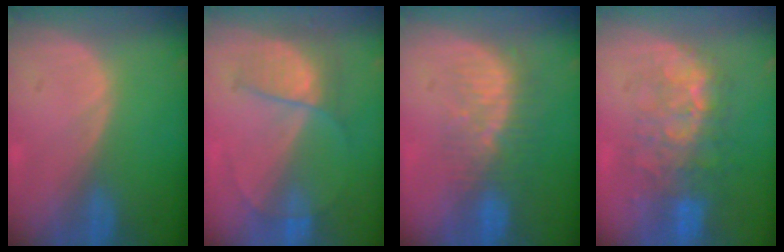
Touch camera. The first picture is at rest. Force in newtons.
{"total": 6.3, "press": 5.6, "slide": 2.8}
{"total": 8.2, "press": 7.2, "slide": 3.8}
{"total": 9.8, "press": 8.8, "slide": 4.4}